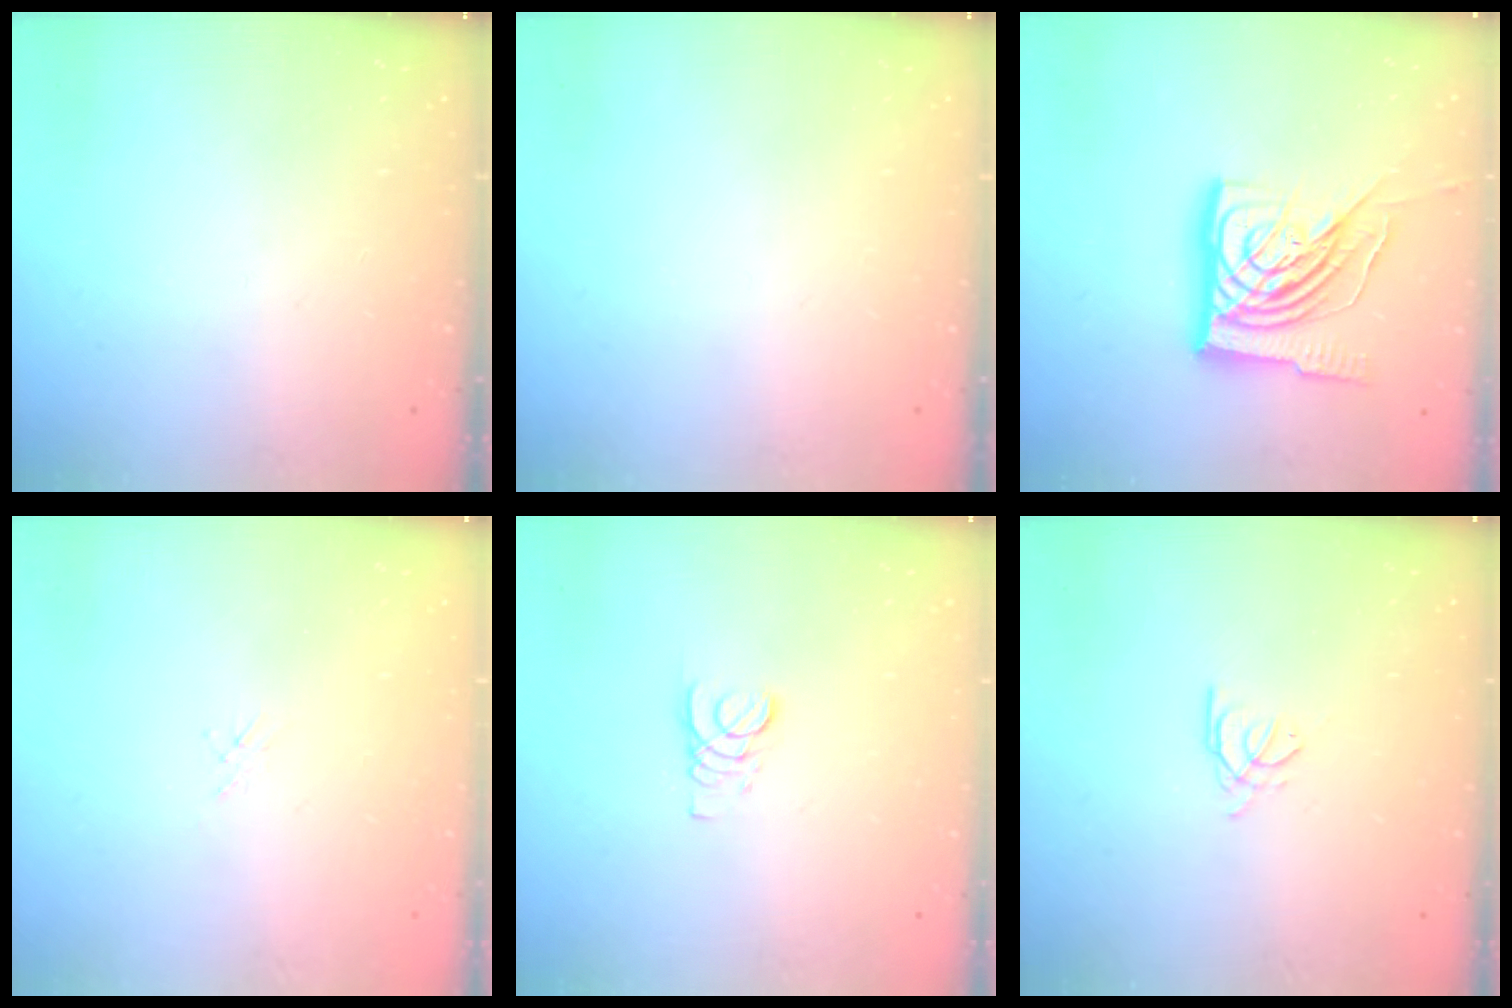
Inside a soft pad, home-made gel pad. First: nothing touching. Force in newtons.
{"total": 0.0}
{"total": 21.1, "press": 21.0, "slide": 2.2}
{"total": 1.3, "press": 1.2, "slide": 0.3}
{"total": 2.7, "press": 2.7, "slide": 0.3}
{"total": 0.7, "press": 0.6, "slide": 0.3}